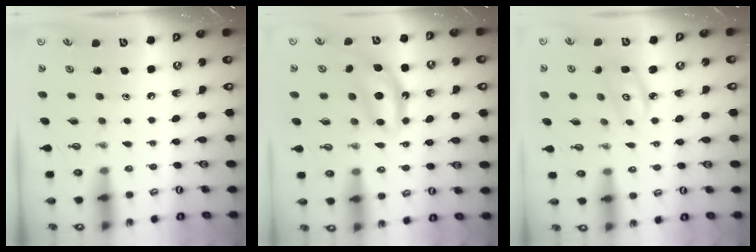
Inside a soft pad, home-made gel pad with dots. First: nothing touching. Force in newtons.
{"total": 7.8, "press": 7.8, "slide": 0.9}
{"total": 3.8, "press": 3.8, "slide": 0.2}